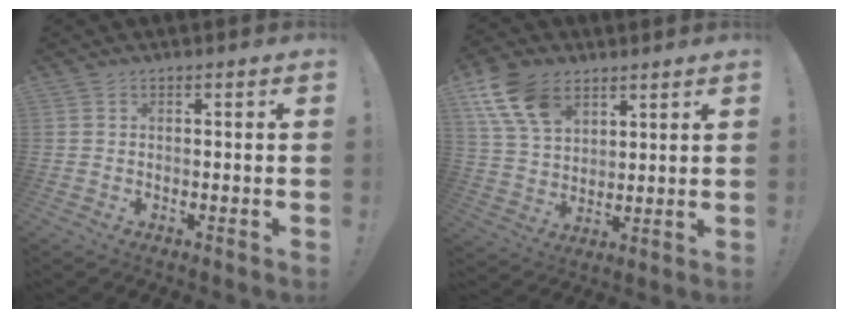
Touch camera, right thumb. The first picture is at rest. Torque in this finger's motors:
{"motor_torque": [0.92, 2.92, 0.50, -0.03, 0.10]}